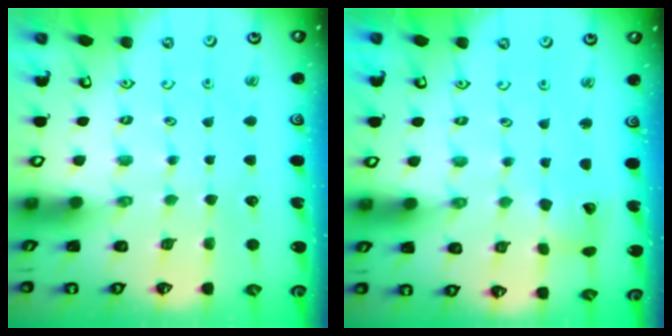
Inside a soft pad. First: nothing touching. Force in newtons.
{"total": 4.9, "press": 4.9, "slide": 0.6}